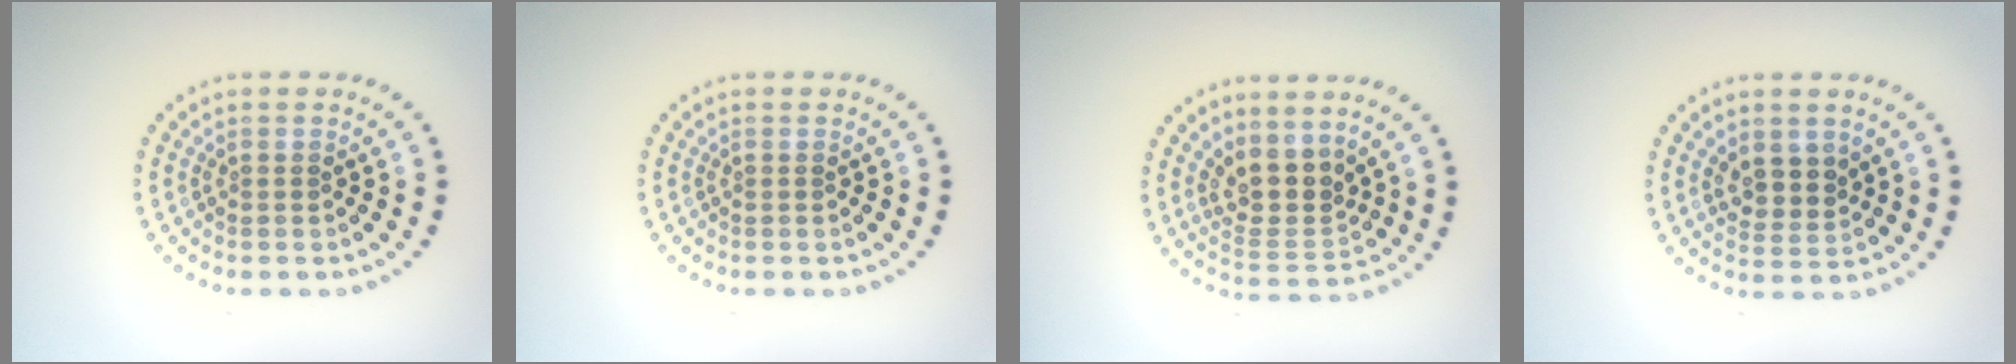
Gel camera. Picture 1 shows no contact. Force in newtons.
{"total": 0.0}
{"total": 3.7, "press": 2.9, "slide": 2.3}
{"total": 2.4, "press": 2.3, "slide": 0.9}